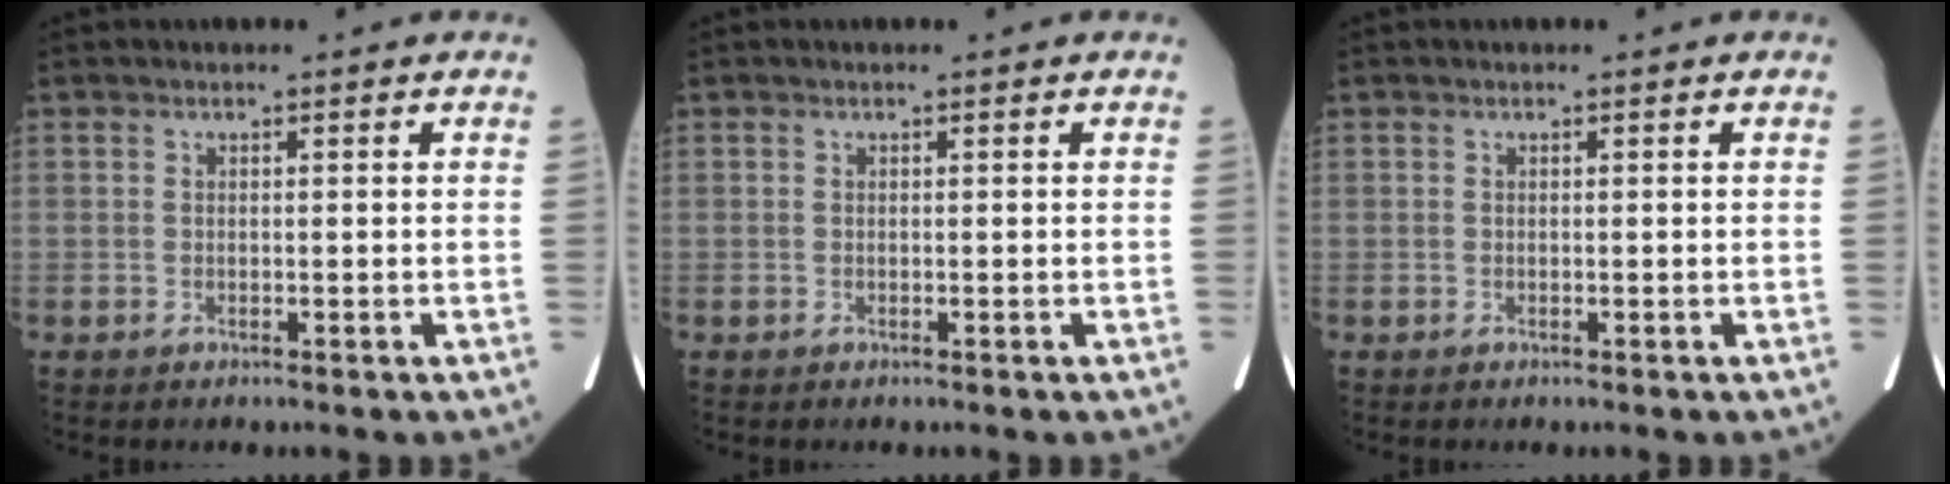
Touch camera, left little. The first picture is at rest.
{"total": 0.0}
{"total": 0.0}